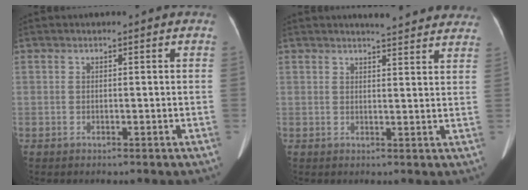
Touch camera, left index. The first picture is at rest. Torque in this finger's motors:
{"motor_torque": [0.10, -0.16, 0.02, 0.00]}